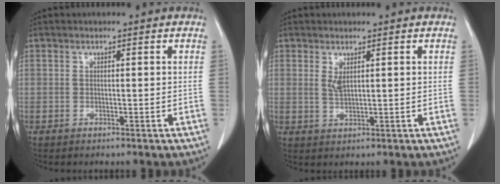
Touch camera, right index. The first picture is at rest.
{"total": 1.8, "force": [0.9, 0.4, 1.5], "torque": [-0.033, -0.004, 0.025]}